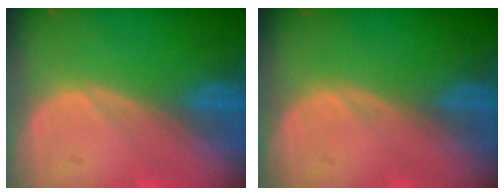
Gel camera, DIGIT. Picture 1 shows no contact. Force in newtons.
{"total": 0.0}